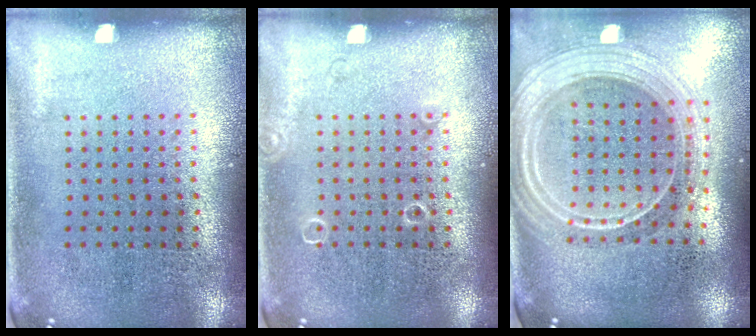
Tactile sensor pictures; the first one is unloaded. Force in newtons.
{"total": 0.6, "press": 0.6, "slide": 0.1}
{"total": 2.6, "press": 2.2, "slide": 1.4}